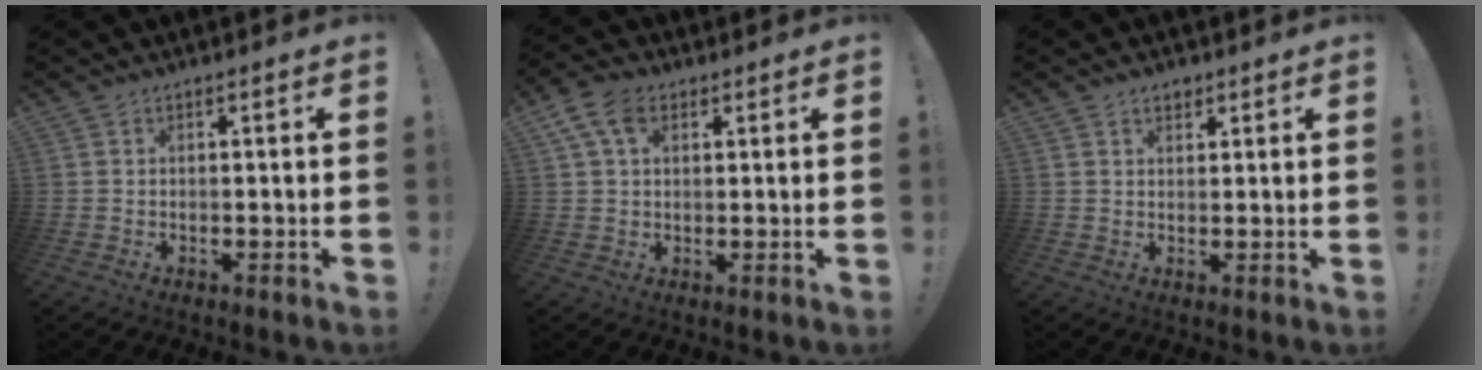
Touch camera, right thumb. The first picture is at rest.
{"total": 8.3, "force": [3.3, 5.3, 5.5], "torque": [-0.100, 0.005, 0.067]}
{"total": 2.5, "force": [1.7, 1.5, 1.0], "torque": [-0.007, -0.008, 0.029]}